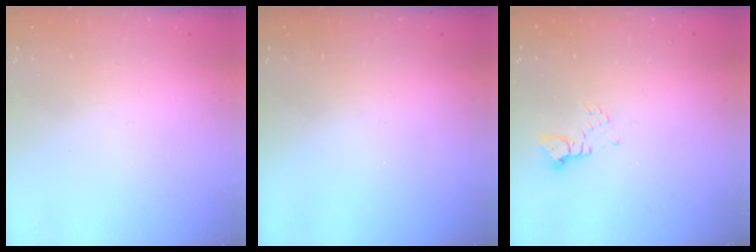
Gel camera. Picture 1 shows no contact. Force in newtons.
{"total": 0.0}
{"total": 2.4, "press": 2.4, "slide": 0.1}